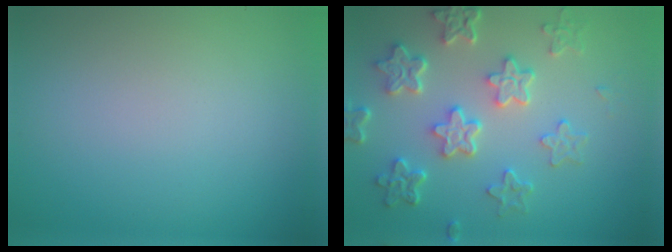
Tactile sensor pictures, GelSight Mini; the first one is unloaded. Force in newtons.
{"total": 6.2, "press": 4.6, "slide": 4.2}